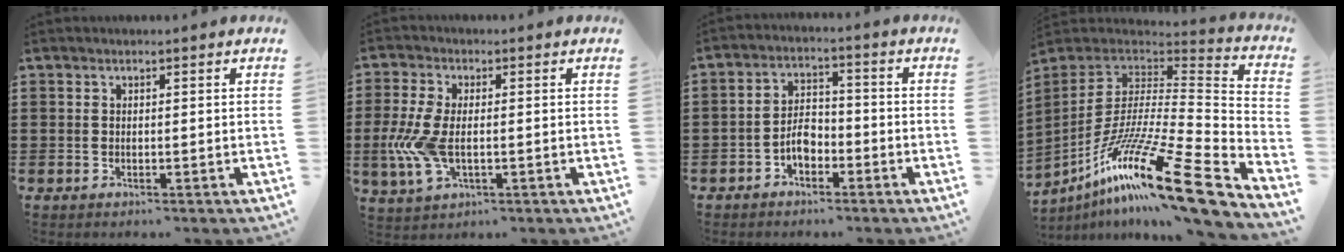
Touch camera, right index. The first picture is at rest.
{"total": 7.4, "force": [-0.9, 3.5, 6.4], "torque": [-0.162, -0.012, -0.023]}
{"total": 4.2, "force": [-2.1, 2.5, 2.6], "torque": [-0.054, 0.007, -0.043]}
{"total": 20.5, "force": [-12.9, 3.0, 15.6], "torque": [-0.286, 0.017, -0.237]}